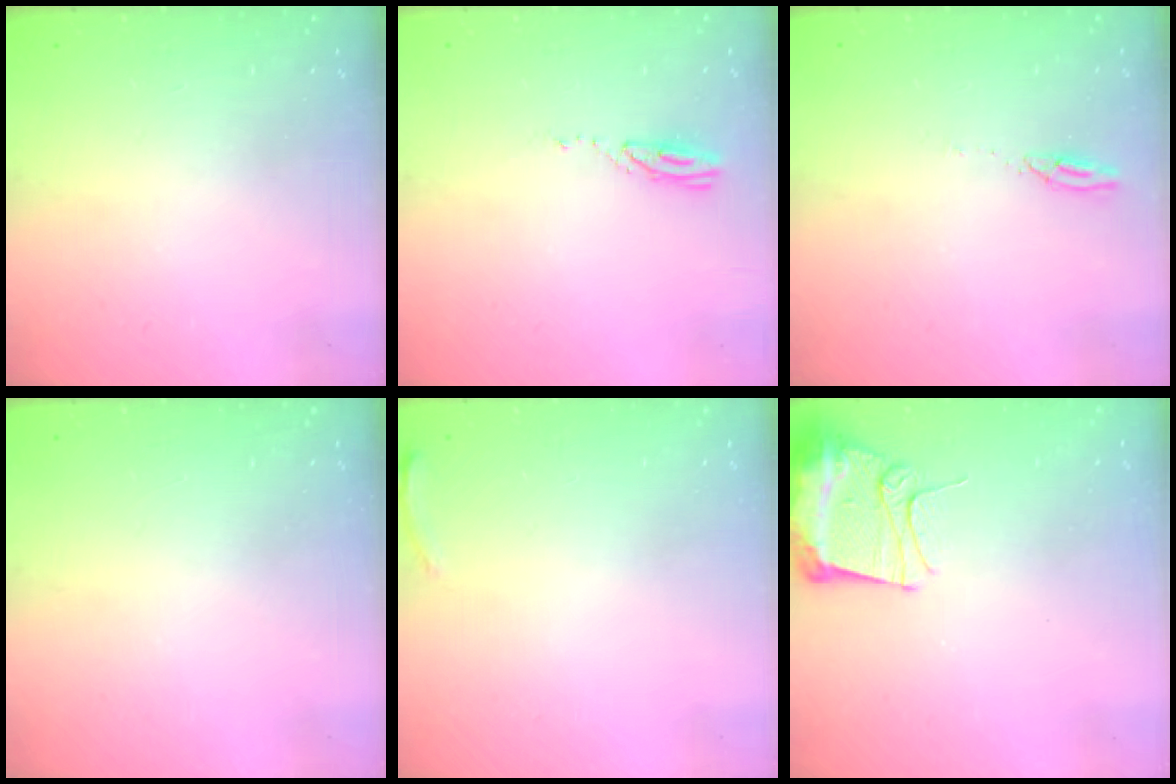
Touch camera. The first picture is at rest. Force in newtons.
{"total": 3.5, "press": 3.5, "slide": 0.3}
{"total": 2.7, "press": 2.7, "slide": 0.2}
{"total": 1.0, "press": 0.0, "slide": 1.0}
{"total": 5.0, "press": 4.7, "slide": 1.9}
{"total": 12.1, "press": 12.0, "slide": 1.4}